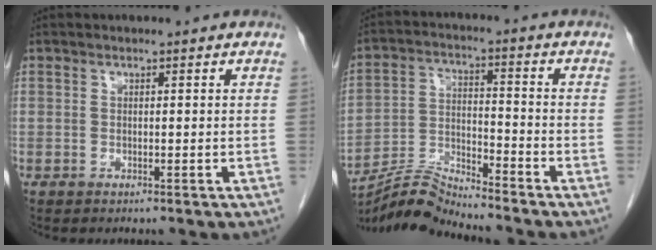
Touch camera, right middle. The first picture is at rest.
{"total": 7.5, "force": [-7.4, -1.1, 0.8], "torque": [-0.024, 0.003, -0.139]}